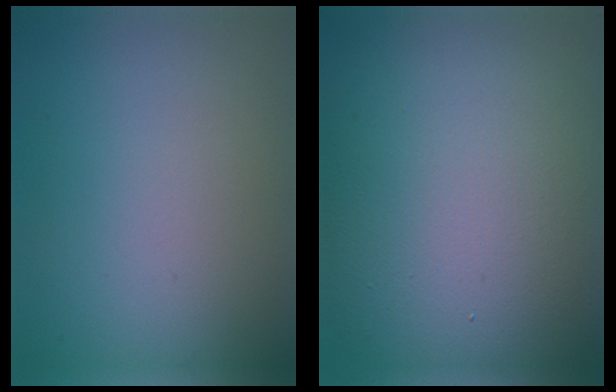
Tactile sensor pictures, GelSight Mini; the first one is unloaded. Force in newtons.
{"total": 17.8, "press": 17.7, "slide": 1.5}